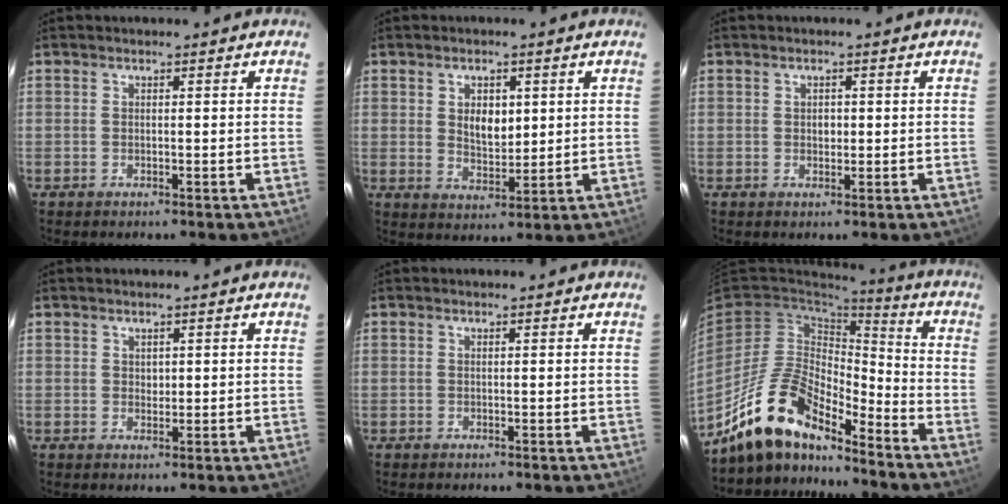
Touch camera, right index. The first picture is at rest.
{"total": 5.7, "force": [1.4, 3.5, 4.3], "torque": [-0.069, 0.000, 0.030]}
{"total": 1.5, "force": [0.1, 1.2, 0.8], "torque": [-0.011, 0.003, 0.003]}
{"total": 1.2, "force": [0.7, 1.0, 0.3], "torque": [-0.001, 0.003, 0.012]}
{"total": 0.0}
{"total": 15.0, "force": [-12.4, 4.8, 7.0], "torque": [-0.148, 0.006, -0.236]}